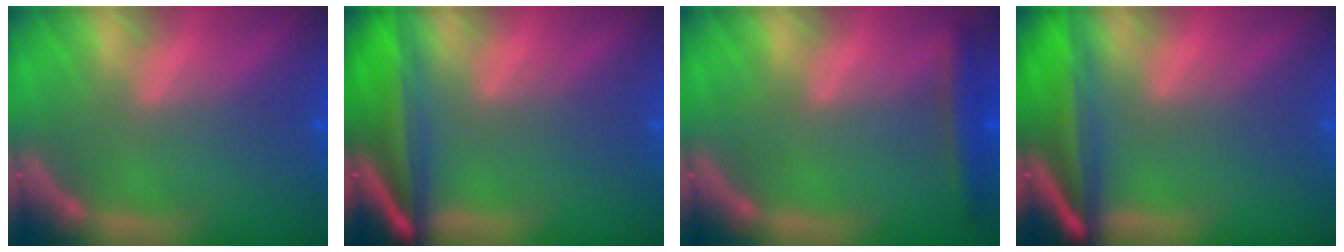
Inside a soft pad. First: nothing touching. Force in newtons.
{"total": 9.0}
{"total": 2.4}
{"total": 9.0}